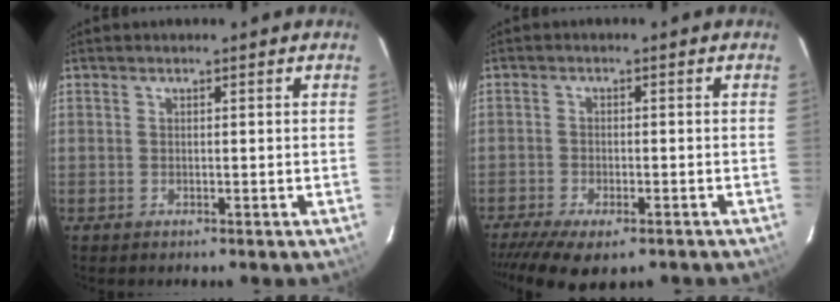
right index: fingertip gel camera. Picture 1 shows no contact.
{"total": 10.6, "force": [-7.8, 3.6, 6.1], "torque": [-0.142, -0.036, -0.128]}